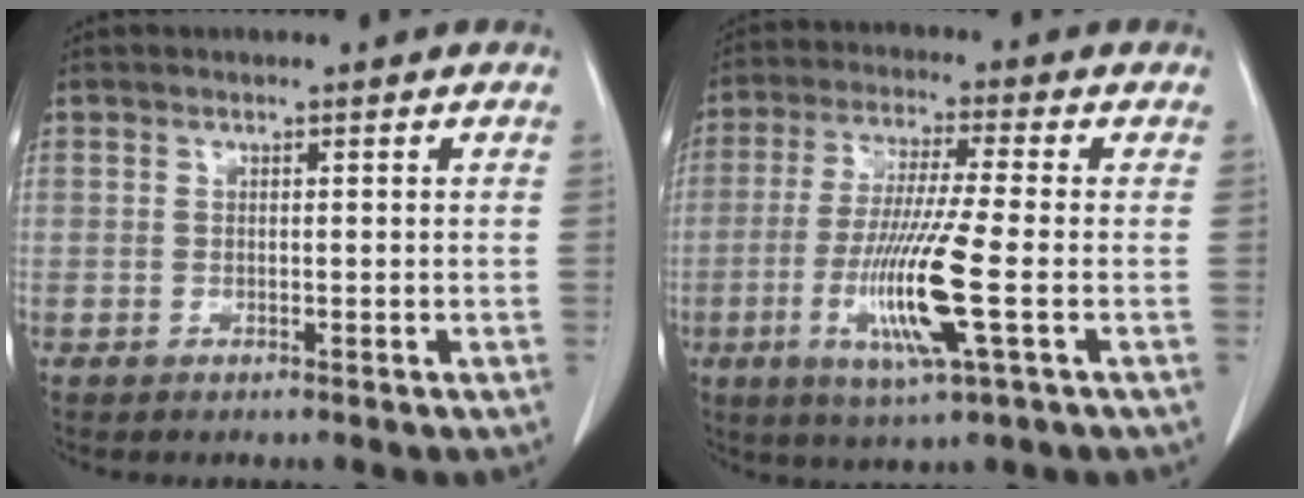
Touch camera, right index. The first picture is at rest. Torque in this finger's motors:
{"motor_torque": [2.12, -0.02, 1.01, 0.21]}